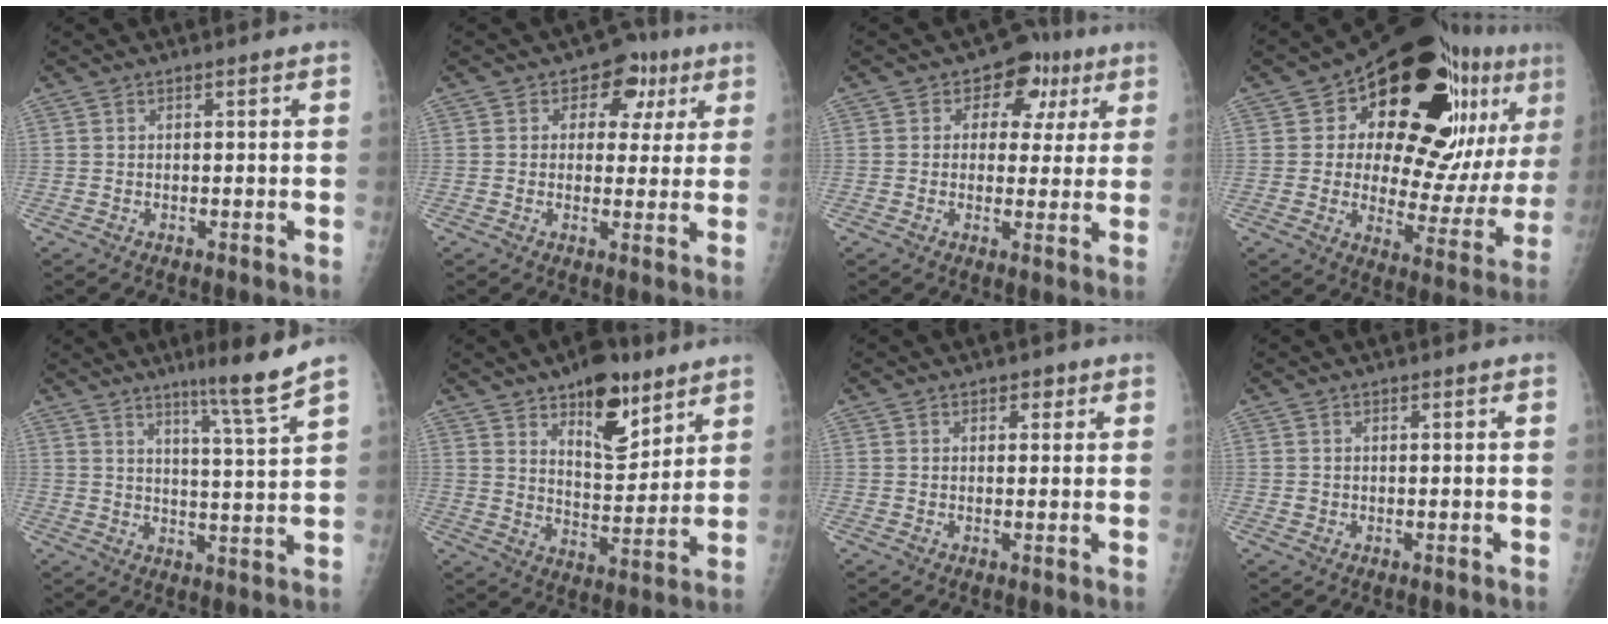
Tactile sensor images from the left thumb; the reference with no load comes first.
{"total": 8.3, "force": [3.0, 6.3, 4.5], "torque": [-0.004, -0.001, 0.032]}
{"total": 9.0, "force": [3.1, 6.9, 4.9], "torque": [-0.009, 0.003, 0.034]}
{"total": 27.8, "force": [12.2, 13.2, 21.2], "torque": [-0.243, -0.014, 0.180]}
{"total": 8.3, "force": [6.1, -1.3, 5.4], "torque": [-0.082, -0.051, 0.098]}
{"total": 13.7, "force": [8.4, 6.4, 8.8], "torque": [-0.095, -0.052, 0.133]}
{"total": 2.4, "force": [1.1, 1.8, 1.2], "torque": [0.005, -0.002, 0.010]}
{"total": 1.2, "force": [0.1, 1.1, 0.3], "torque": [0.001, 0.002, 0.002]}